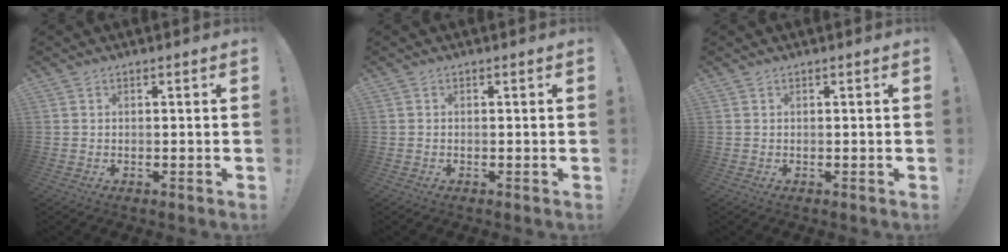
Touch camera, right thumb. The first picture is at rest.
{"total": 0.0}
{"total": 0.0}